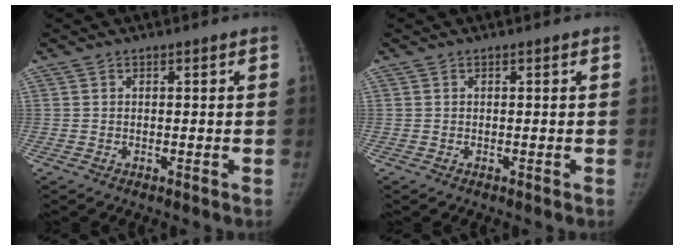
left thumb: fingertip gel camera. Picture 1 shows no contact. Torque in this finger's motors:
{"motor_torque": [-0.05, -0.02, 0.34, 0.15, 0.03]}